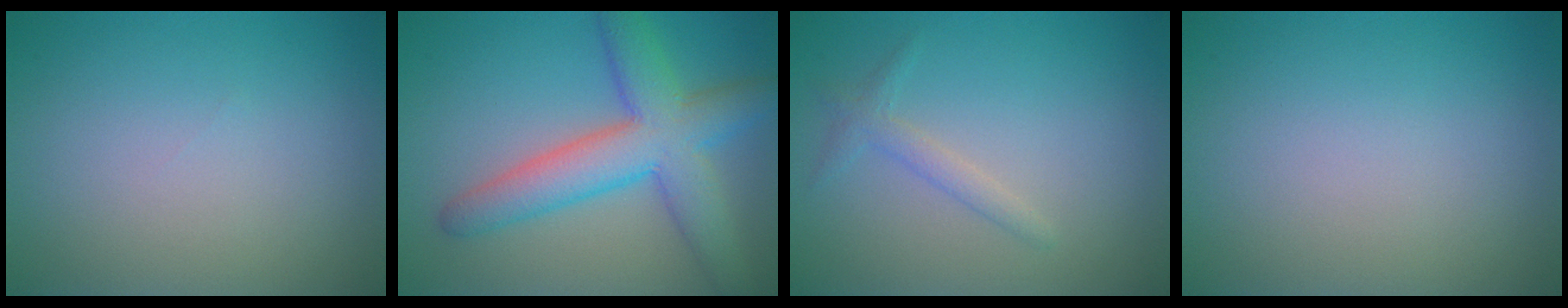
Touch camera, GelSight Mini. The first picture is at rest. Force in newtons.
{"total": 7.3, "press": 7.3, "slide": 0.3}
{"total": 1.4, "press": 1.4, "slide": 0.1}
{"total": 0.0}